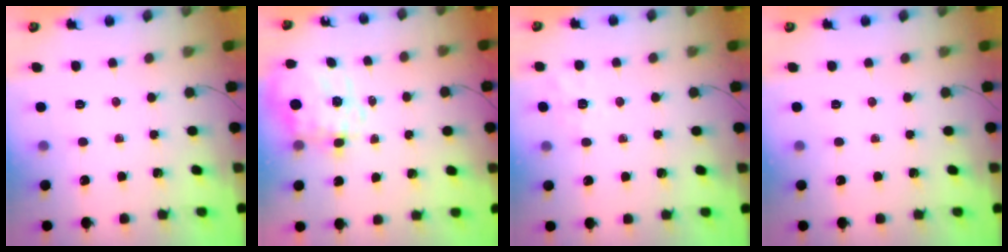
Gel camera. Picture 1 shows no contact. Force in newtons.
{"total": 11.3, "press": 11.2, "slide": 1.4}
{"total": 1.7, "press": 0.9, "slide": 1.5}
{"total": 0.0}